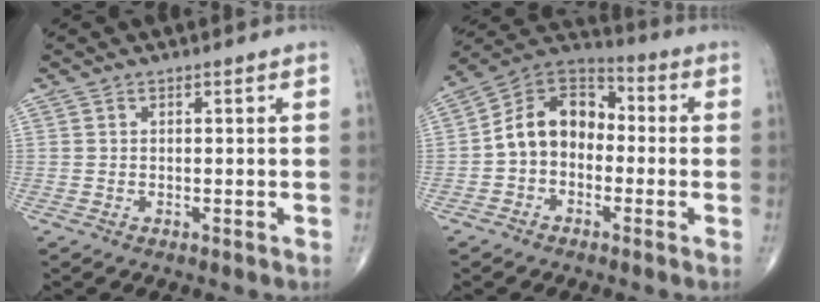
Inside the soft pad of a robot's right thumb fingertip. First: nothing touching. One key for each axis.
{"total": 11.8, "fx": -1.5, "fy": 8.7, "fz": 7.7, "tx": -0.107, "ty": 0.043, "tz": -0.045}